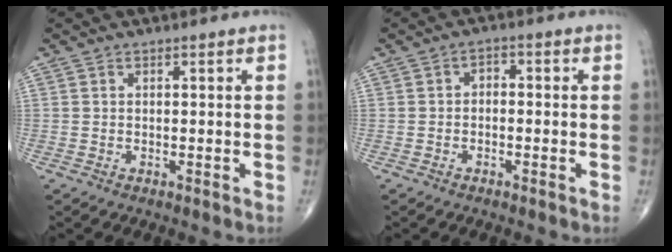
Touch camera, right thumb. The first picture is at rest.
{"total": 1.9, "force": [-0.6, 1.3, 1.2], "torque": [-0.011, 0.017, -0.016]}